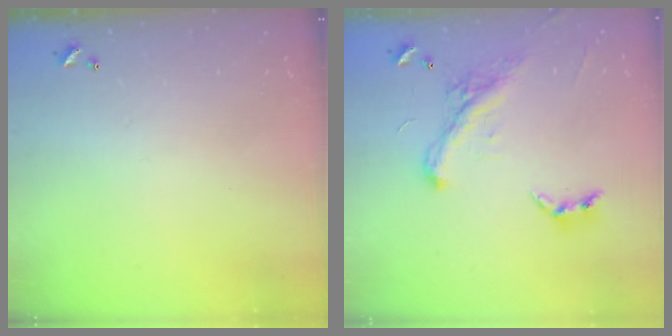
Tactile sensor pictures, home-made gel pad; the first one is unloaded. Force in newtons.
{"total": 2.2, "press": 2.2, "slide": 0.1}